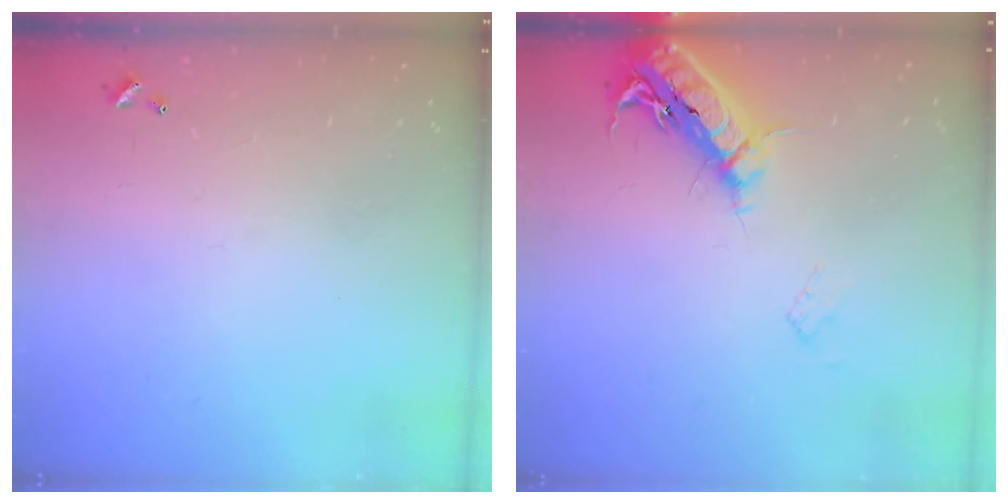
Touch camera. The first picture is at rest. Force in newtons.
{"total": 17.6, "press": 17.3, "slide": 3.5}